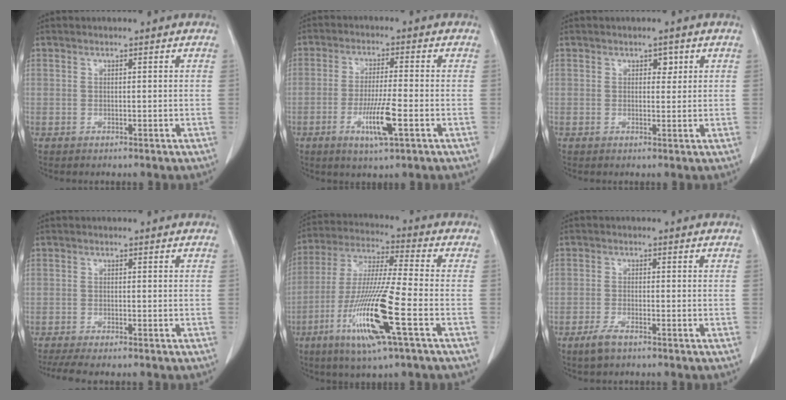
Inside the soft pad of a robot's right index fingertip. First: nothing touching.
{"total": 7.3, "force": [-2.8, 0.3, 6.7], "torque": [-0.127, -0.014, -0.049]}
{"total": 1.5, "force": [0.7, 1.0, 0.9], "torque": [-0.006, 0.000, 0.007]}
{"total": 6.0, "force": [-5.1, 0.7, 3.2], "torque": [-0.043, -0.012, -0.079]}
{"total": 16.0, "force": [-6.2, 0.2, 14.7], "torque": [-0.304, -0.023, -0.118]}
{"total": 2.9, "force": [-2.0, 0.7, 2.0], "torque": [-0.045, -0.004, -0.037]}